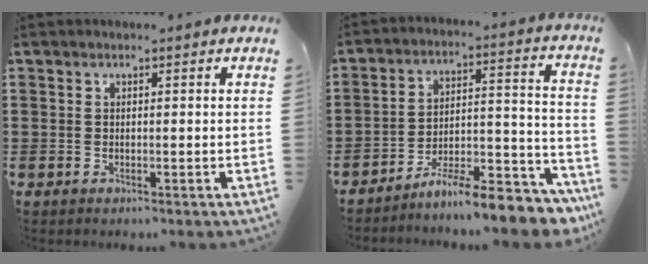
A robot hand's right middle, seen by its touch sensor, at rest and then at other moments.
{"total": 9.7, "force": [-8.9, 0.5, 3.9], "torque": [-0.049, 0.015, -0.170]}